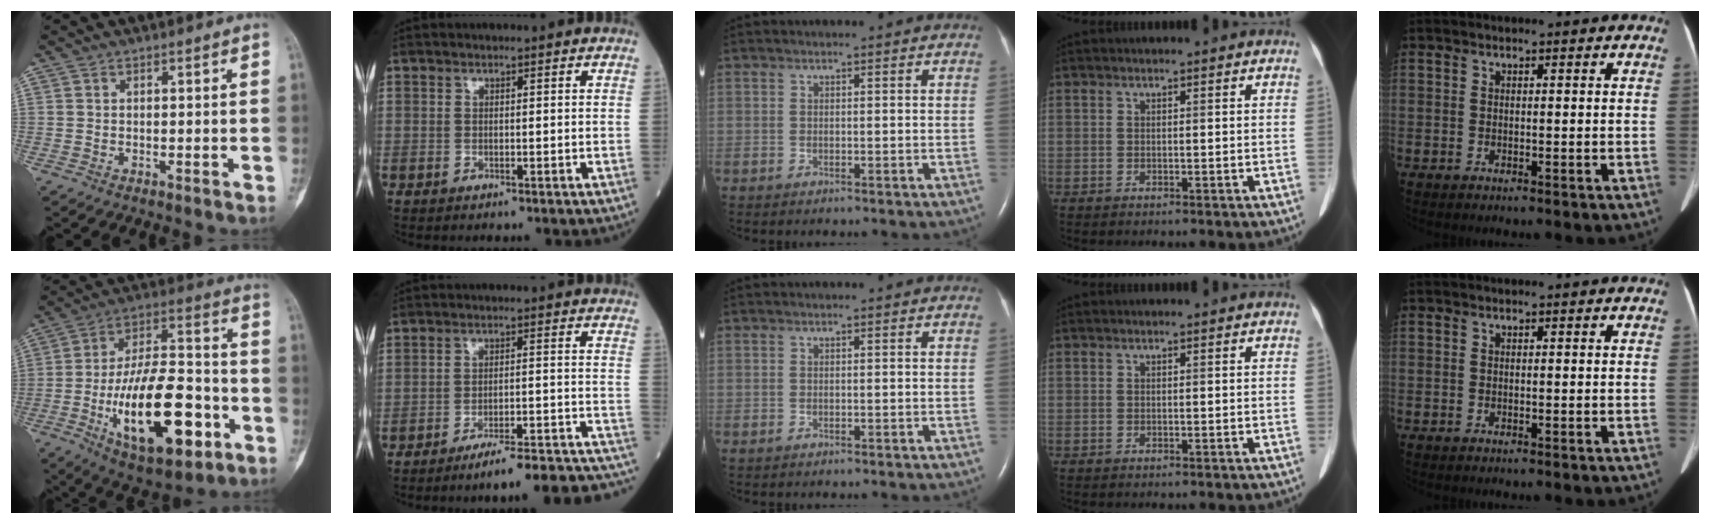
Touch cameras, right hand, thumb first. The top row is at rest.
{"thumb": {"total": 24.6, "force": [-8.1, 10.9, 20.5], "torque": [-0.333, 0.034, -0.119]}, "index": {"total": 17.8, "force": [-16.7, 0.0, 6.2], "torque": [-0.029, 0.018, -0.217]}}